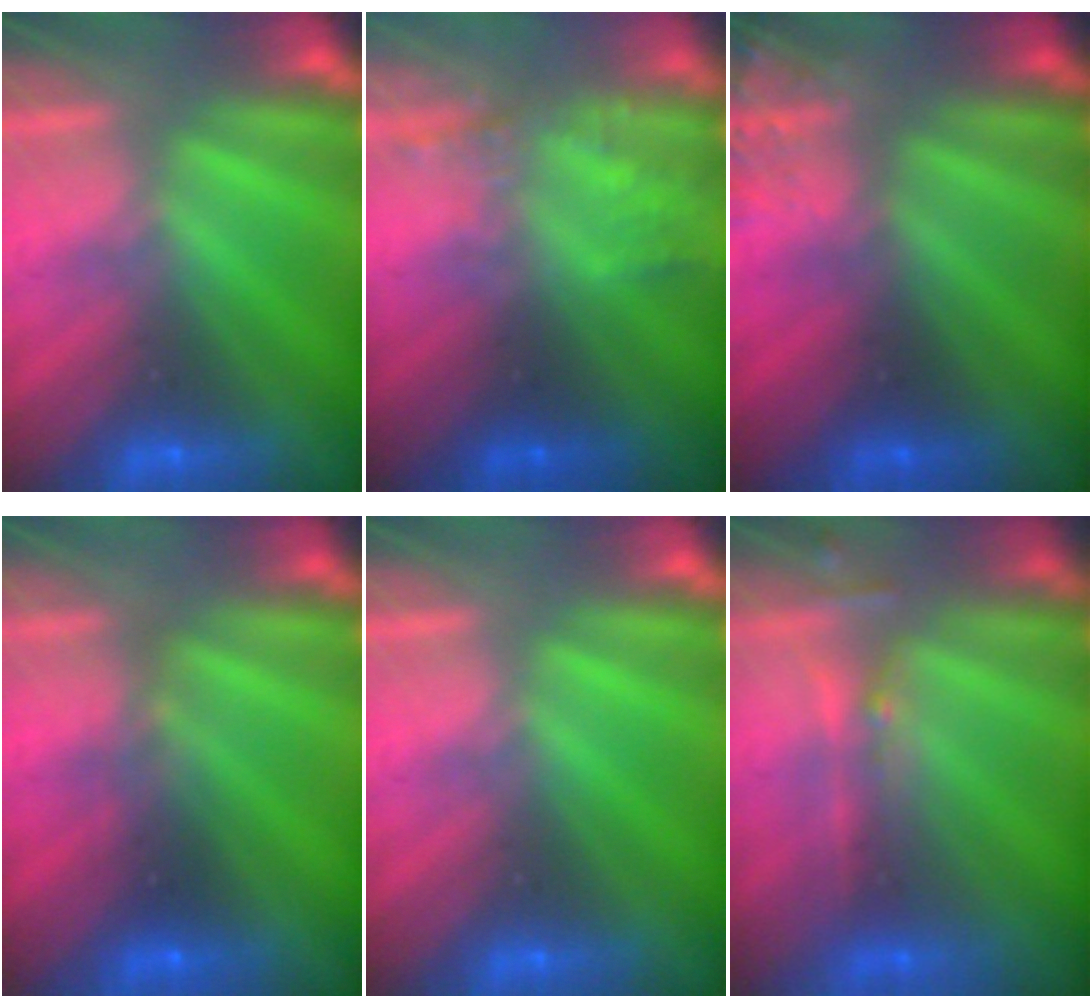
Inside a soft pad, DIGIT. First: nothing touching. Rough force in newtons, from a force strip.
{"total": 2.3}
{"total": 3.9}
{"total": 2.3}
{"total": 0.0}
{"total": 2.4}